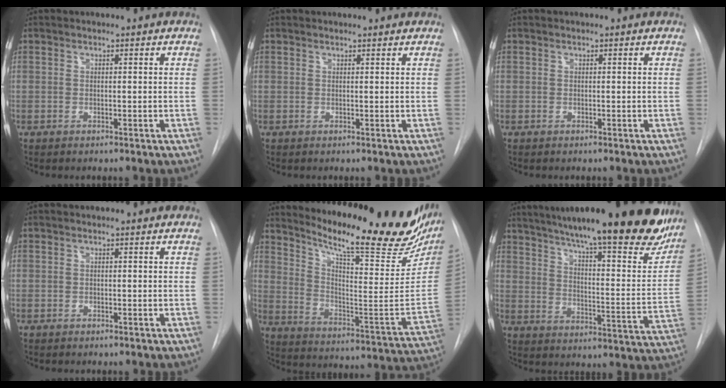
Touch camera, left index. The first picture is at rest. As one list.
[{"total": 2.3, "force": [2.3, 0.0, 0.5], "torque": [-0.008, 0.008, 0.022]}, {"total": 0.0}, {"total": 0.0}, {"total": 28.7, "force": [23.7, 5.1, 15.4], "torque": [-0.238, -0.079, 0.312]}, {"total": 30.3, "force": [25.0, 4.5, 16.5], "torque": [-0.246, -0.056, 0.324]}]